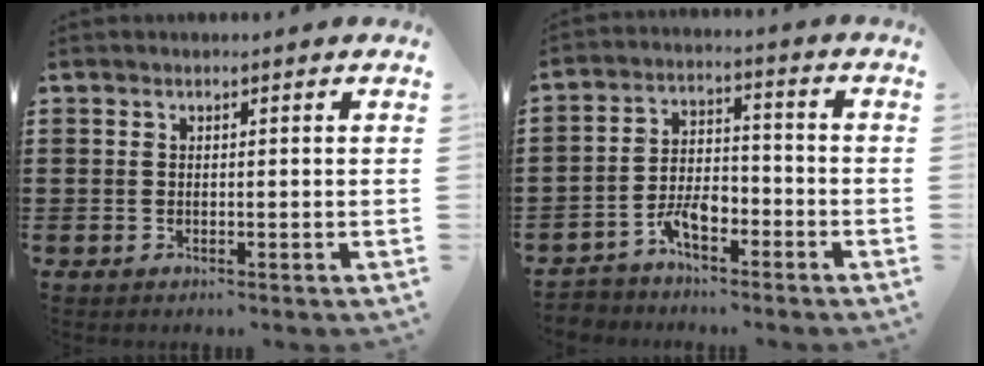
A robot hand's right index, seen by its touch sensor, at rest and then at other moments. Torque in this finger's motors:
{"motor_torque": [2.14, 0.00, 0.49, 0.04]}